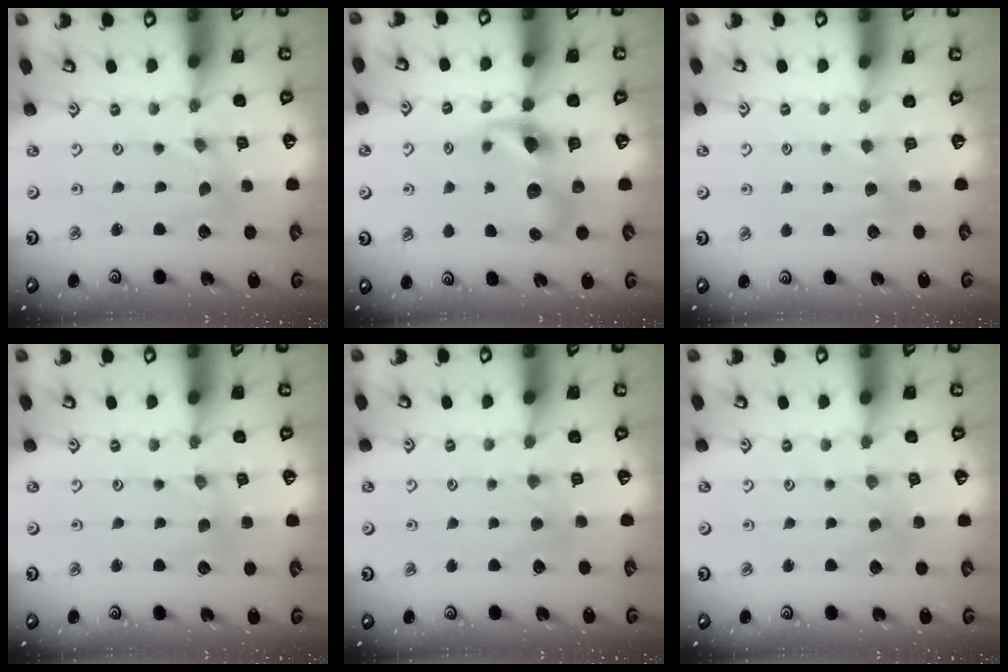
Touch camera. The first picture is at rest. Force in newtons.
{"total": 9.9, "press": 9.7, "slide": 1.6}
{"total": 3.3, "press": 3.3, "slide": 0.6}
{"total": 1.4, "press": 1.4, "slide": 0.3}
{"total": 2.5, "press": 2.5, "slide": 0.3}
{"total": 2.2, "press": 2.1, "slide": 0.5}